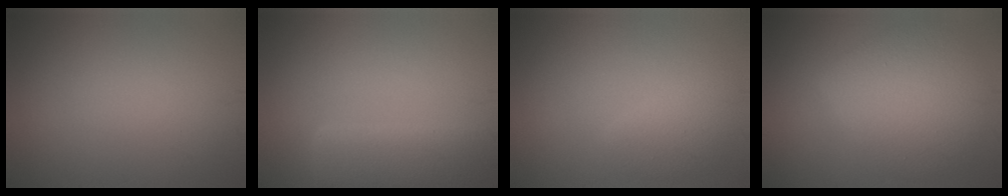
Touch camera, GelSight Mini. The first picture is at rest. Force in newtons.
{"total": 8.5, "press": 8.5, "slide": 0.7}
{"total": 2.5, "press": 2.5, "slide": 0.3}
{"total": 6.4, "press": 6.4, "slide": 0.5}